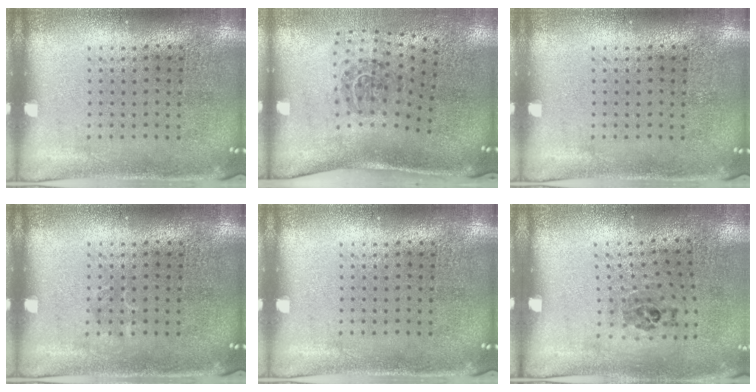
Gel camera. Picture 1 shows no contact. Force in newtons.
{"total": 1.7, "press": 1.1, "slide": 1.4}
{"total": 0.0}
{"total": 0.7, "press": 0.7, "slide": 0.2}
{"total": 0.0}
{"total": 1.1, "press": 0.7, "slide": 0.8}